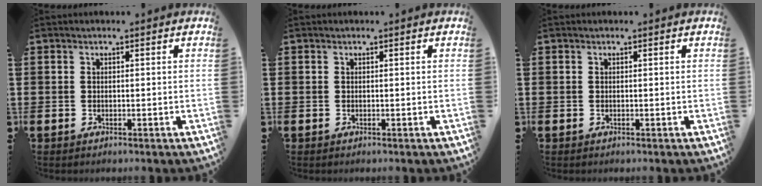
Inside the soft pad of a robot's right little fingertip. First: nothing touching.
{"total": 0.0}
{"total": 0.0}